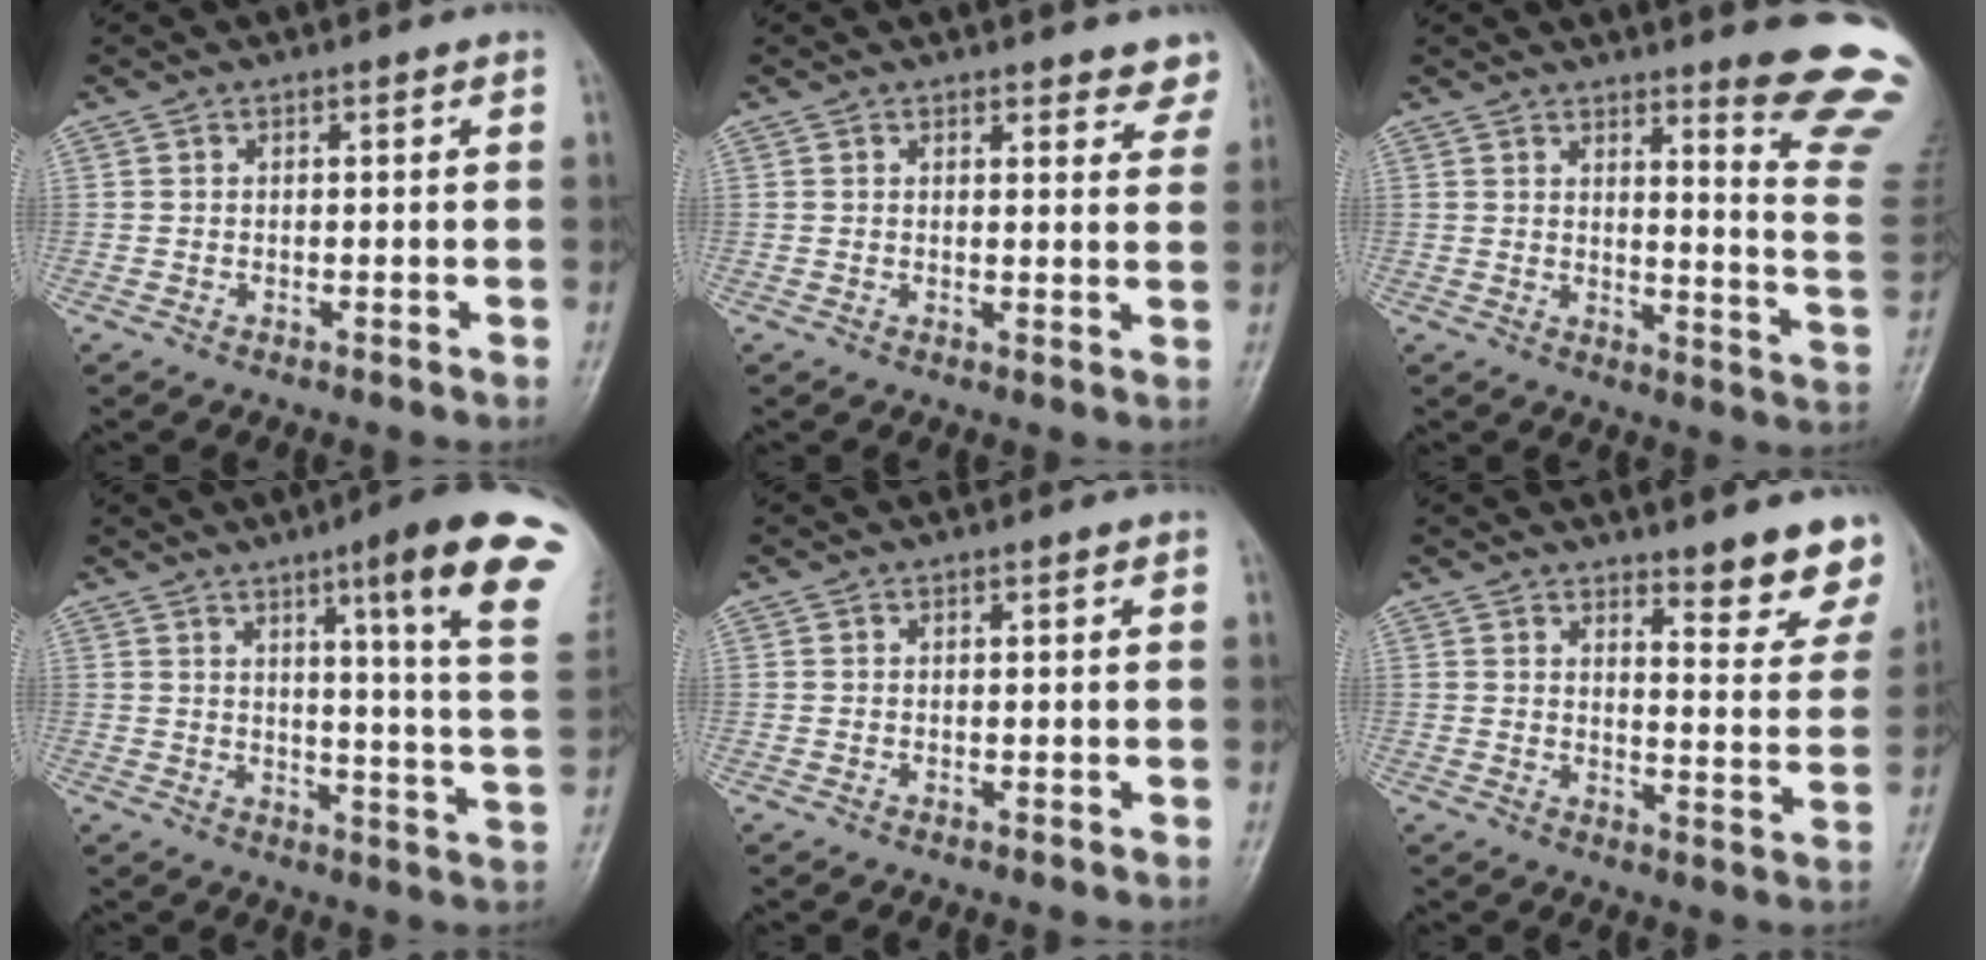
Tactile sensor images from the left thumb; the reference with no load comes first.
{"total": 5.3, "force": [4.8, 1.7, 1.5], "torque": [0.015, -0.025, 0.039]}
{"total": 14.7, "force": [11.4, 0.7, 9.3], "torque": [-0.094, -0.120, 0.134]}
{"total": 17.2, "force": [8.8, 1.1, 14.7], "torque": [-0.174, -0.042, 0.101]}
{"total": 0.0}
{"total": 9.4, "force": [7.9, 2.1, 4.7], "torque": [-0.027, -0.061, 0.091]}